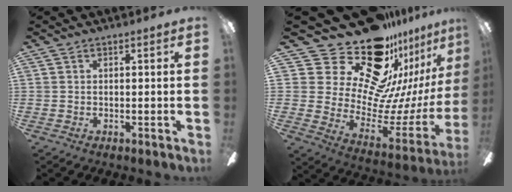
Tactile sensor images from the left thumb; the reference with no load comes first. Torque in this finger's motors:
{"motor_torque": [1.73, 1.30, -0.17, -0.15, -0.03]}